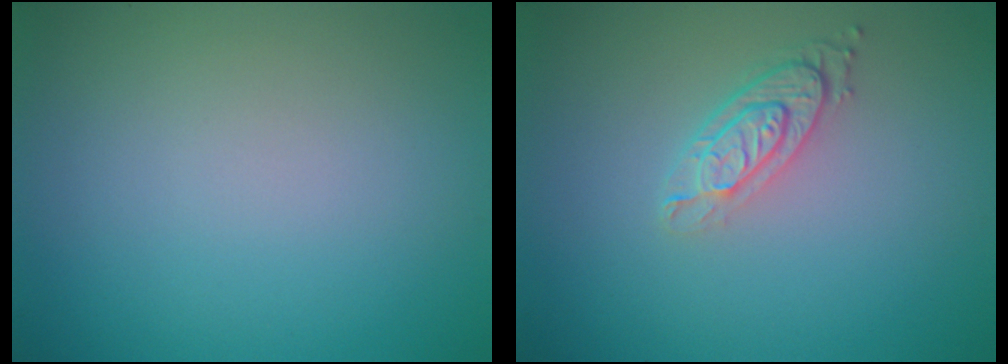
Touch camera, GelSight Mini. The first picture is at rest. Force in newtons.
{"total": 3.1, "press": 2.3, "slide": 2.1}